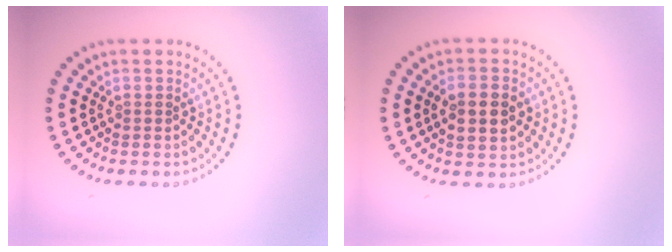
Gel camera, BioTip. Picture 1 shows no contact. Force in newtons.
{"total": 3.3, "press": 3.3, "slide": 0.2}